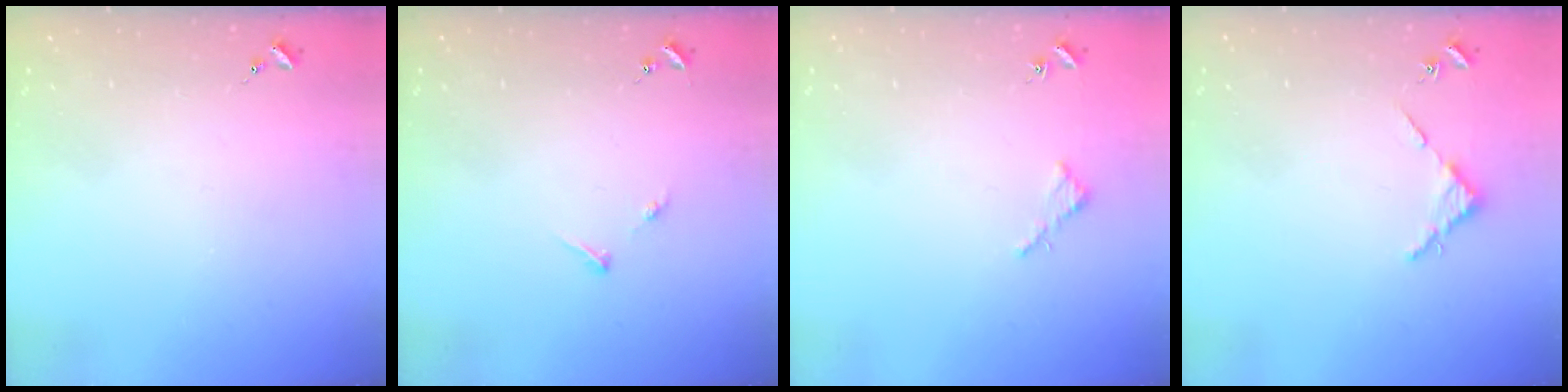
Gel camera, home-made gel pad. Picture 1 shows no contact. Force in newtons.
{"total": 5.2, "press": 5.2, "slide": 0.6}
{"total": 2.6, "press": 2.6, "slide": 0.2}
{"total": 2.7, "press": 2.7, "slide": 0.3}